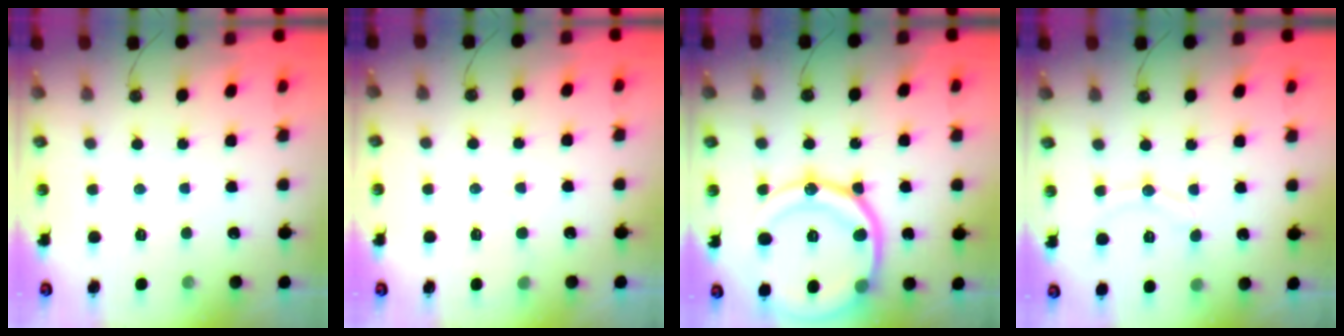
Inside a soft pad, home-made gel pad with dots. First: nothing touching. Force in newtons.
{"total": 4.1, "press": 4.1, "slide": 0.4}
{"total": 24.2, "press": 24.0, "slide": 2.7}
{"total": 8.4, "press": 8.2, "slide": 1.6}